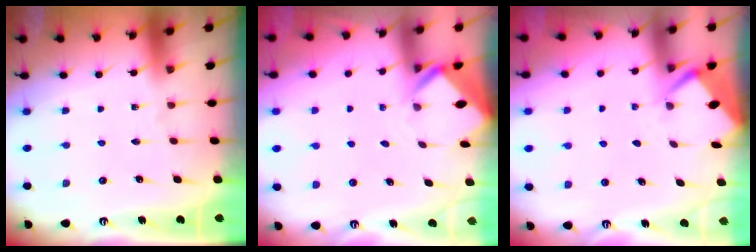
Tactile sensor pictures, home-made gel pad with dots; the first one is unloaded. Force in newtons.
{"total": 2.8, "press": 2.8, "slide": 0.2}
{"total": 2.8, "press": 2.8, "slide": 0.4}